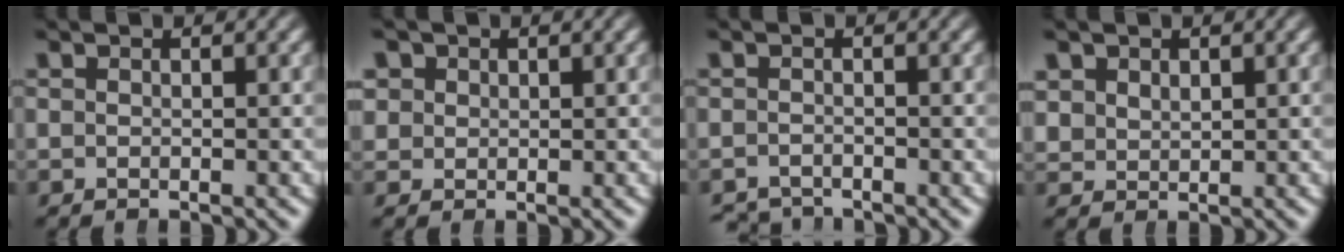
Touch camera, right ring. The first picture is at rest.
{"total": 2.7, "force": [1.2, 2.2, 0.9], "torque": [-0.025, -0.007, 0.031]}
{"total": 2.6, "force": [-2.5, 0.1, -0.2], "torque": [0.008, -0.017, -0.038]}
{"total": 2.0, "force": [1.3, 1.4, 0.6], "torque": [-0.021, -0.010, 0.039]}